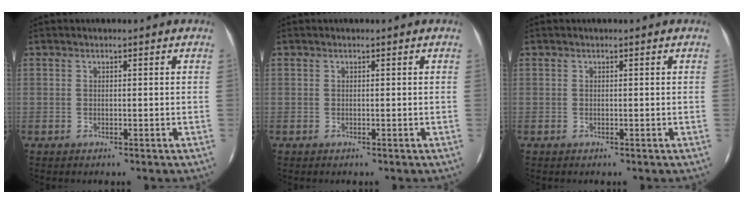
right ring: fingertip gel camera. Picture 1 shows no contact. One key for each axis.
{"total": 0.0}
{"total": 0.0}